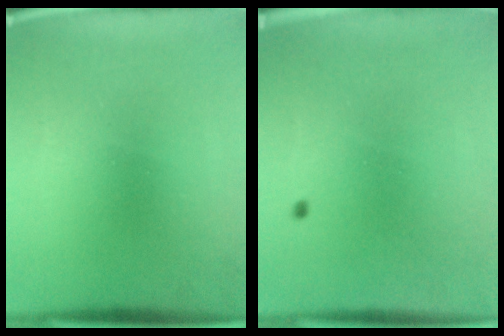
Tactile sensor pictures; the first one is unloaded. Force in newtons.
{"total": 0.6}